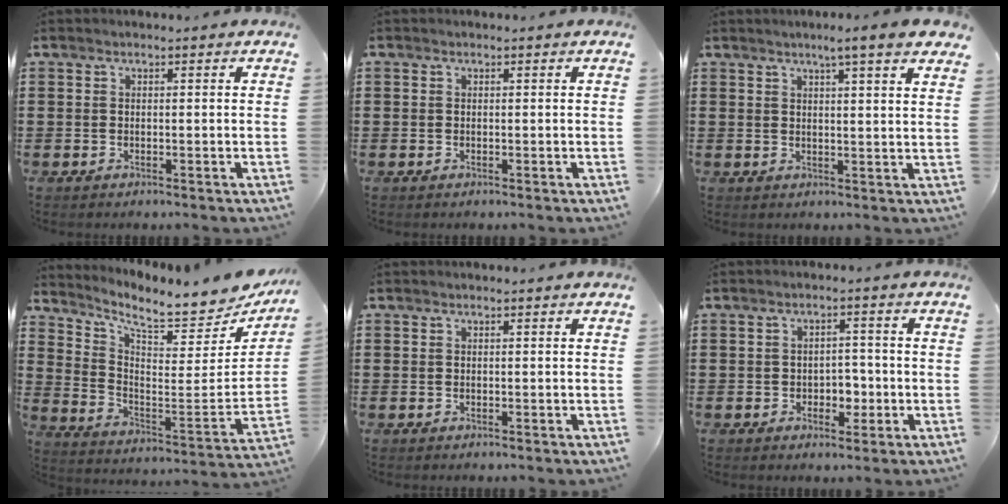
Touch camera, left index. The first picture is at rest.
{"total": 0.0}
{"total": 4.2, "force": [3.2, -0.5, 2.6], "torque": [-0.051, -0.011, 0.052]}
{"total": 7.2, "force": [6.4, 0.8, 3.3], "torque": [-0.082, -0.066, 0.101]}
{"total": 0.0}
{"total": 2.8, "force": [-1.1, 2.1, 1.5], "torque": [-0.026, 0.000, -0.027]}